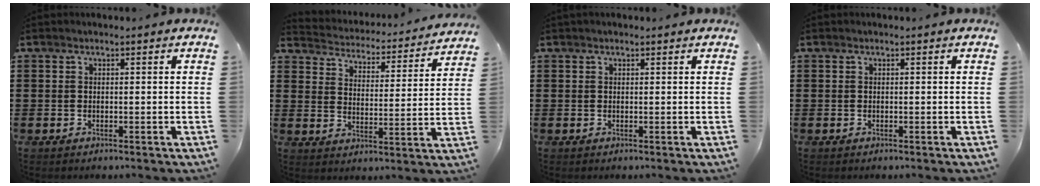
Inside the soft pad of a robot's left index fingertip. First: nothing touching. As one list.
[{"total": 3.3, "force": [3.3, 0.0, -0.3], "torque": [-0.020, -0.035, 0.048]}, {"total": 0.5, "force": [0.4, 0.2, 0.3], "torque": [-0.006, 0.002, 0.008]}, {"total": 0.0}]